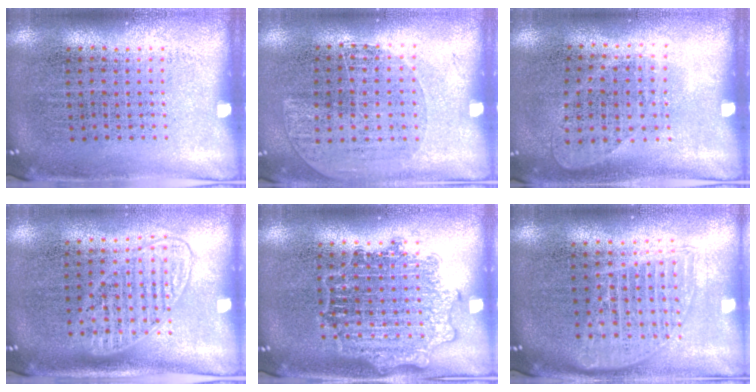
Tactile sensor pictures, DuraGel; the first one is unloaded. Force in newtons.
{"total": 1.0, "press": 0.9, "slide": 0.5}
{"total": 0.9, "press": 0.8, "slide": 0.4}
{"total": 1.4, "press": 1.2, "slide": 0.7}
{"total": 1.5, "press": 1.5, "slide": 0.2}
{"total": 1.6, "press": 1.4, "slide": 0.8}